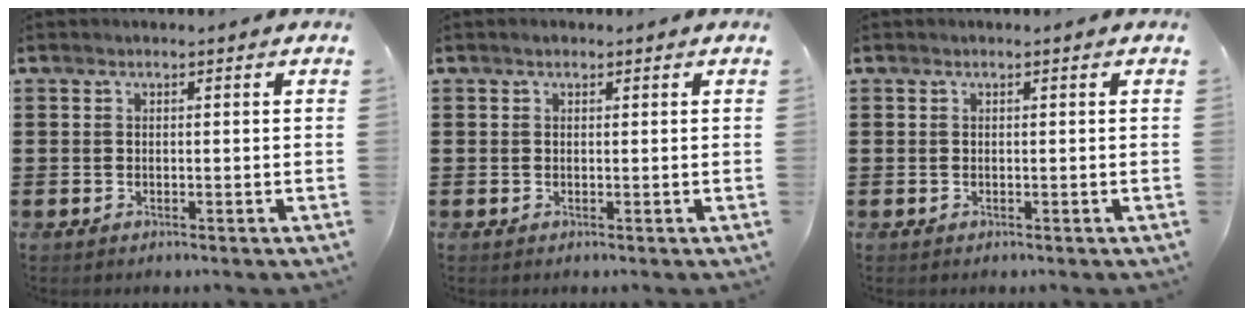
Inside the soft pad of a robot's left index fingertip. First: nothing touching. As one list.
[{"total": 0.5, "force": [0.3, 0.4, 0.2], "torque": [-0.005, 0.004, 0.005]}, {"total": 0.0}]